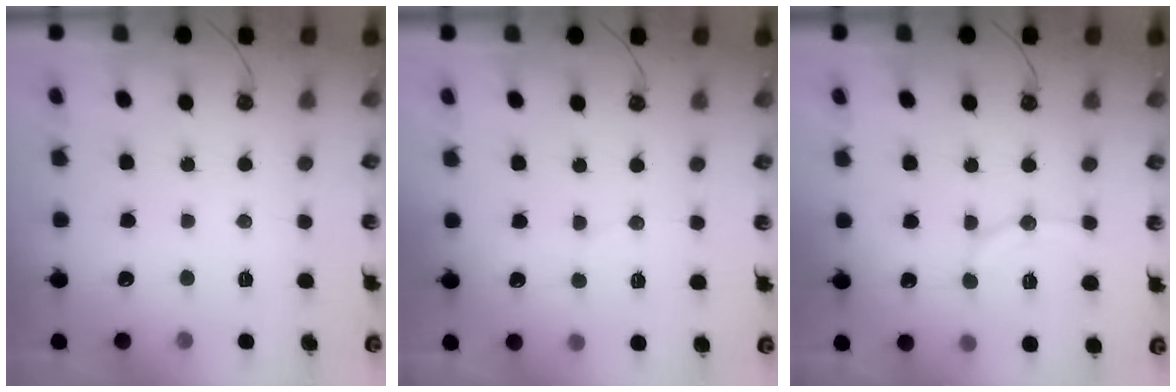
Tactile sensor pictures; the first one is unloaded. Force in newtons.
{"total": 5.1, "press": 4.8, "slide": 1.6}
{"total": 9.7, "press": 9.3, "slide": 2.9}